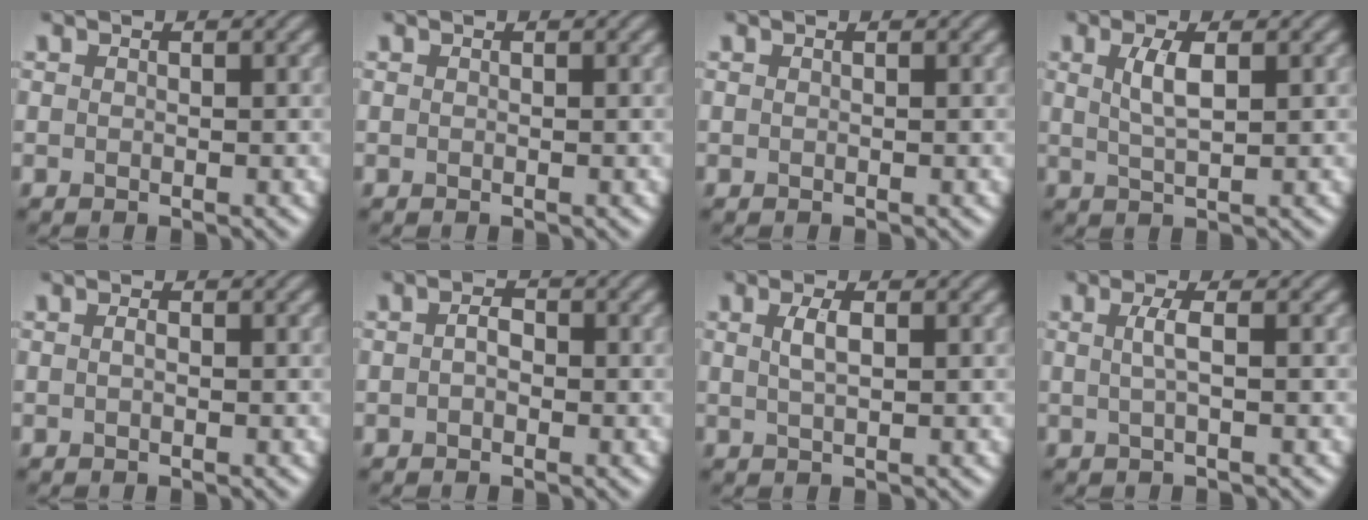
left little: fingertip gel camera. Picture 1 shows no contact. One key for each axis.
{"total": 0.0}
{"total": 0.0}
{"total": 2.7, "fx": 0.8, "fy": 0.9, "fz": 2.4, "tx": -0.050, "ty": 0.002, "tz": 0.017}
{"total": 0.5, "fx": -0.1, "fy": 0.2, "fz": 0.5, "tx": -0.012, "ty": 0.000, "tz": -0.002}
{"total": 1.5, "fx": -0.1, "fy": 1.0, "fz": 1.2, "tx": -0.019, "ty": 0.002, "tz": -0.006}
{"total": 1.9, "fx": 0.5, "fy": 0.7, "fz": 1.7, "tx": -0.037, "ty": 0.003, "tz": 0.010}
{"total": 1.8, "fx": 0.1, "fy": 0.4, "fz": 1.7, "tx": -0.036, "ty": 0.004, "tz": 0.002}